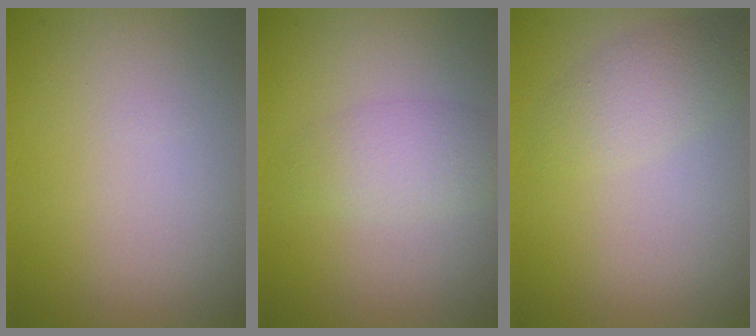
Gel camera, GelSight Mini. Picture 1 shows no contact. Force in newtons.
{"total": 2.5, "press": 2.5, "slide": 0.2}
{"total": 2.2, "press": 2.2, "slide": 0.1}